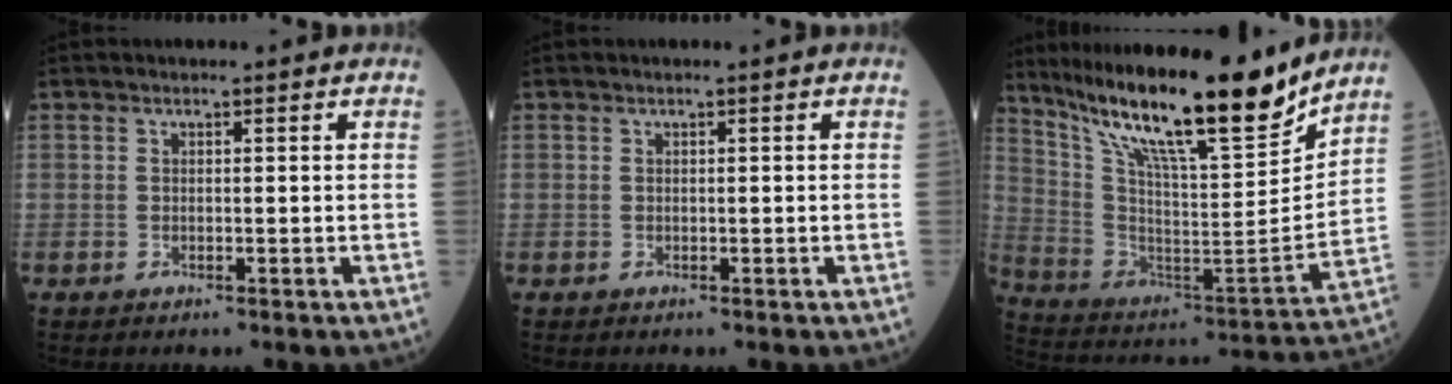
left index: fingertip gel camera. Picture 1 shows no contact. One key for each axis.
{"total": 0.0}
{"total": 23.6, "fx": 19.1, "fy": 2.0, "fz": 13.8, "tx": -0.244, "ty": -0.032, "tz": 0.318}